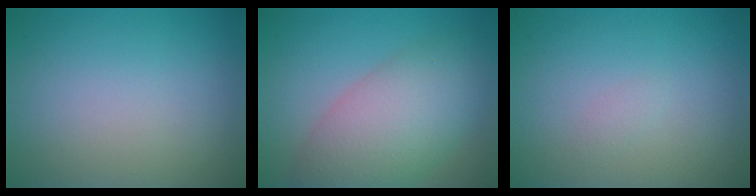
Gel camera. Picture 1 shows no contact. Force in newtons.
{"total": 7.7, "press": 7.7, "slide": 0.2}
{"total": 0.6, "press": 0.6, "slide": 0.0}